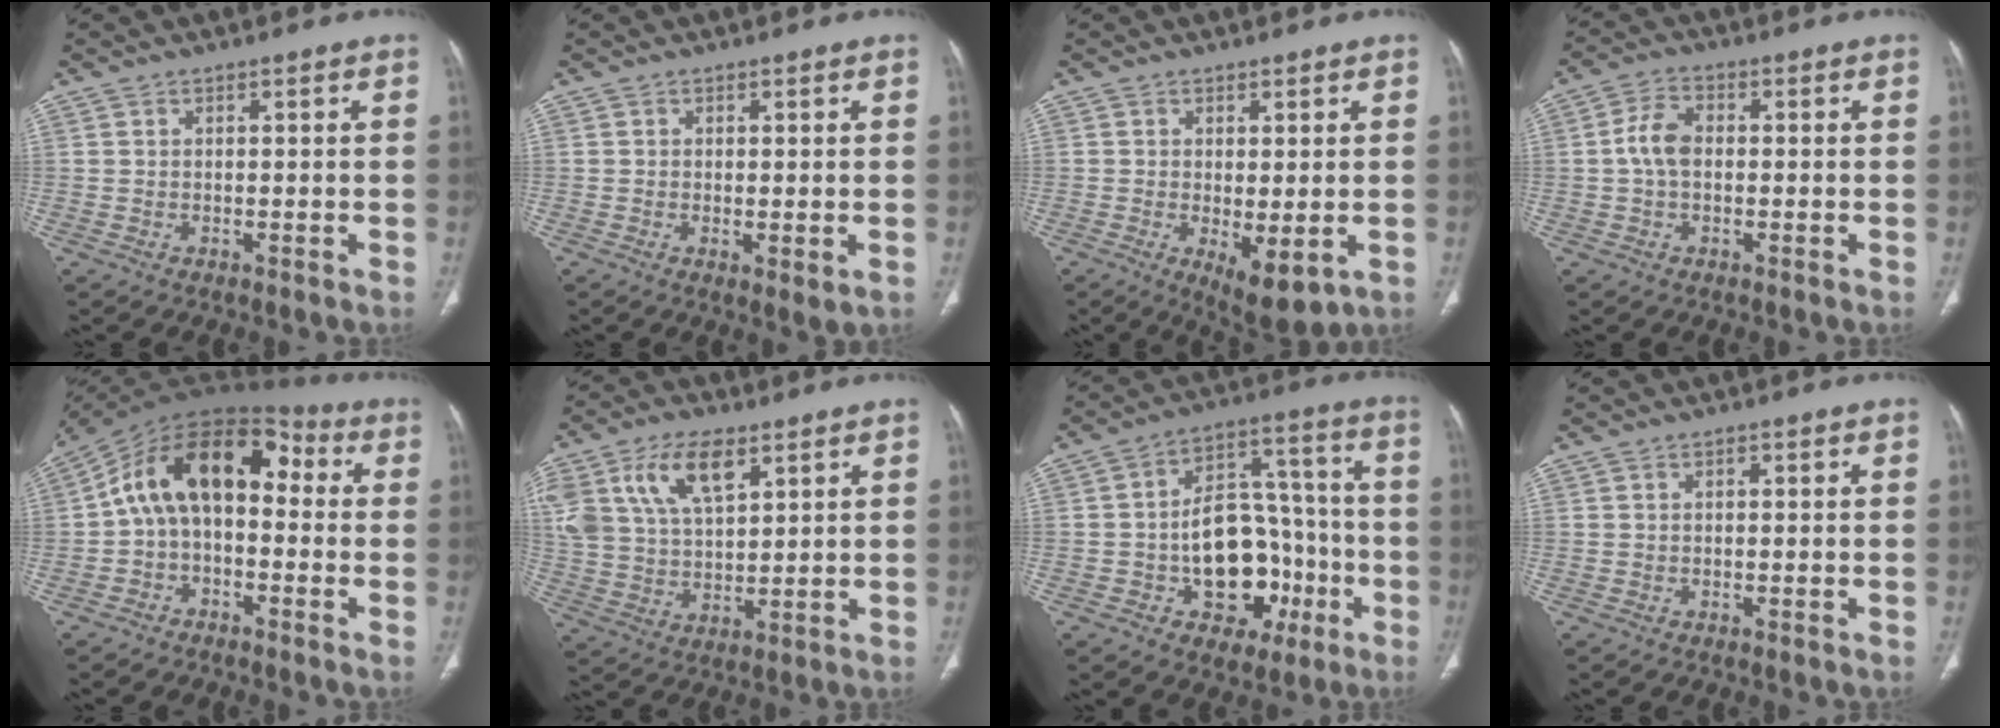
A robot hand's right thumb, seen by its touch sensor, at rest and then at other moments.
{"total": 2.6, "force": [-0.4, 0.9, 2.4], "torque": [-0.044, -0.012, -0.005]}
{"total": 7.2, "force": [-1.7, 2.9, 6.4], "torque": [-0.097, -0.021, -0.015]}
{"total": 5.4, "force": [-0.1, 3.5, 4.1], "torque": [-0.081, 0.015, -0.008]}
{"total": 15.6, "force": [0.7, 9.7, 12.1], "torque": [-0.176, 0.060, -0.004]}
{"total": 15.2, "force": [7.2, 8.1, 10.7], "torque": [-0.199, -0.013, 0.142]}
{"total": 17.3, "force": [-4.8, 11.9, 11.6], "torque": [-0.122, 0.051, -0.063]}
{"total": 0.8, "force": [0.3, 0.4, 0.7], "torque": [-0.011, 0.003, 0.005]}